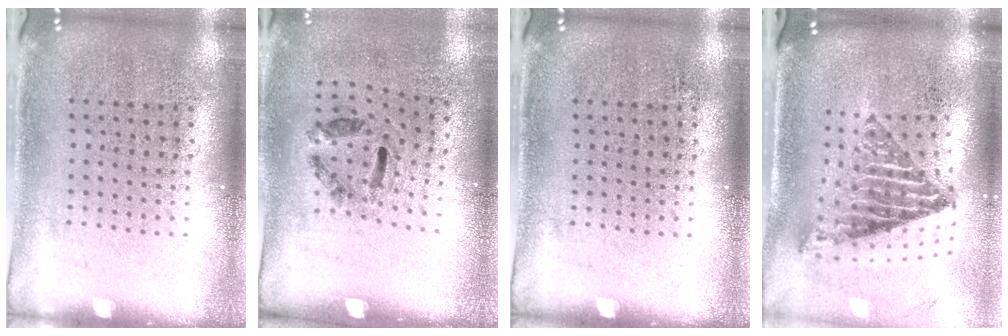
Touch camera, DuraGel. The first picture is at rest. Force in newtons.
{"total": 1.3, "press": 0.6, "slide": 1.1}
{"total": 0.0}
{"total": 1.8, "press": 1.4, "slide": 1.1}